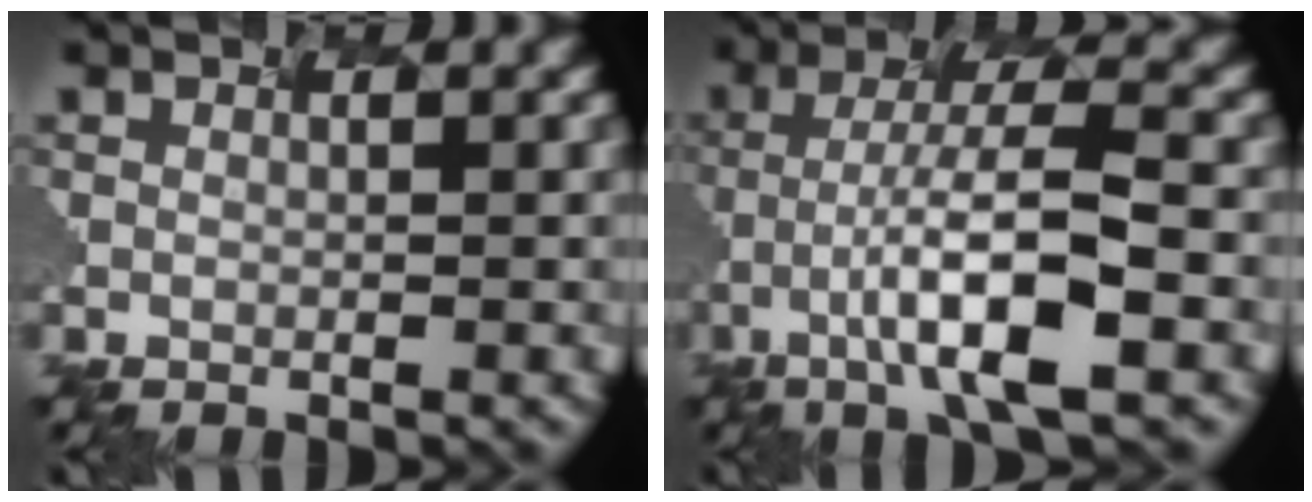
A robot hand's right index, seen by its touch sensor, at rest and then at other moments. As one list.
[{"total": 6.9, "force": [-3.4, 0.6, 6.0], "torque": [-0.122, 0.004, -0.036]}]